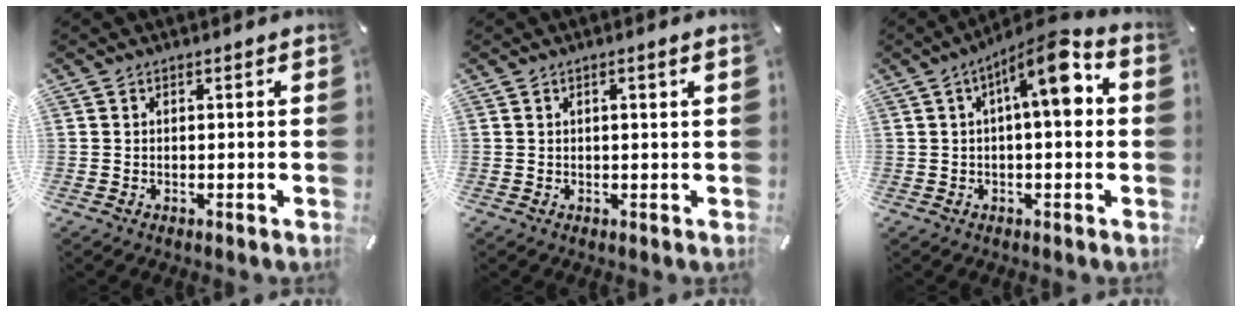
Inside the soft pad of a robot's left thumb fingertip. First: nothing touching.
{"total": 1.5, "force": [0.3, -0.1, 1.5], "torque": [-0.026, -0.004, 0.005]}
{"total": 11.2, "force": [2.3, 3.4, 10.5], "torque": [-0.156, -0.005, 0.029]}